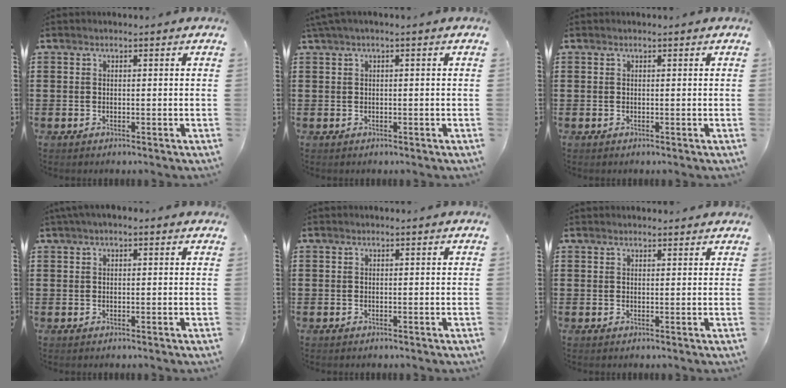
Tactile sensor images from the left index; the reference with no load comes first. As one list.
[{"total": 1.1, "force": [-0.1, 0.1, 1.1], "torque": [-0.017, -0.005, -0.001]}, {"total": 0.0}, {"total": 1.2, "force": [0.3, 0.5, 1.0], "torque": [-0.020, 0.004, 0.006]}, {"total": 0.0}, {"total": 1.2, "force": [1.2, 0.1, 0.2], "torque": [-0.005, 0.000, 0.023]}]